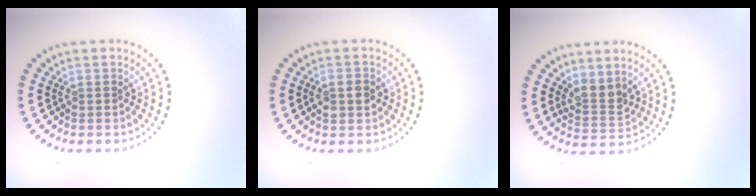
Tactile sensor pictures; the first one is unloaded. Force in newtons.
{"total": 2.4, "press": 2.4, "slide": 0.2}
{"total": 2.4, "press": 2.0, "slide": 1.4}